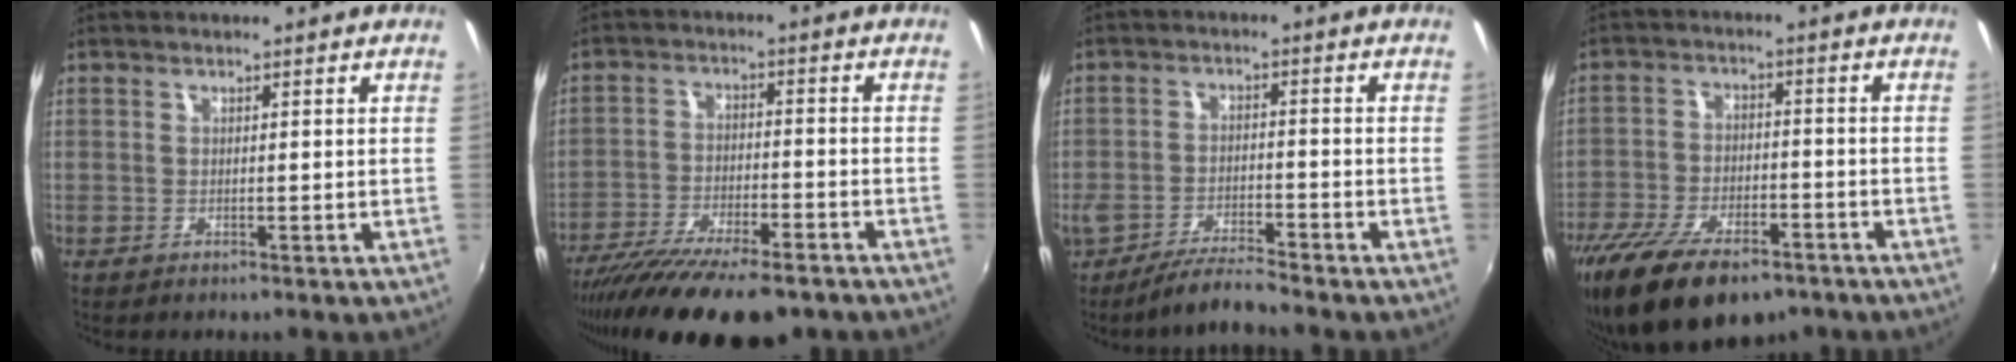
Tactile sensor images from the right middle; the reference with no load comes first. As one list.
[{"total": 17.9, "force": [-13.9, 4.6, 10.2], "torque": [-0.201, -0.053, -0.226]}, {"total": 5.7, "force": [-5.2, -0.1, 2.3], "torque": [-0.060, -0.008, -0.098]}, {"total": 15.6, "force": [-10.9, 6.5, 9.0], "torque": [-0.192, -0.036, -0.186]}]